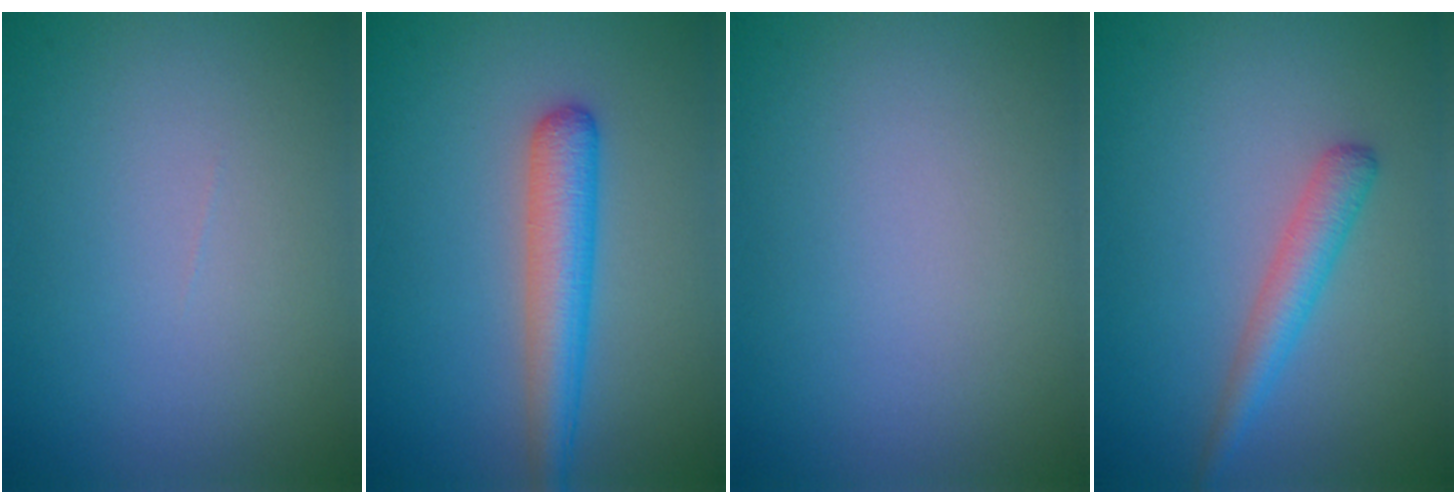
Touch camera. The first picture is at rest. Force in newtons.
{"total": 4.3, "press": 4.3, "slide": 0.1}
{"total": 0.0}
{"total": 2.7, "press": 2.7, "slide": 0.0}